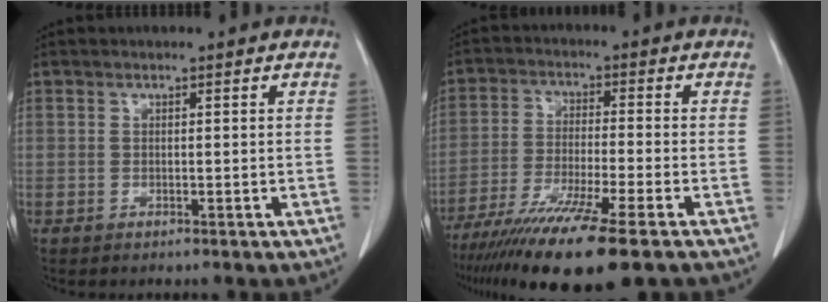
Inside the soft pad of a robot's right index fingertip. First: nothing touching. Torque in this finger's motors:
{"motor_torque": [1.15, -0.99, 1.04, 0.21]}